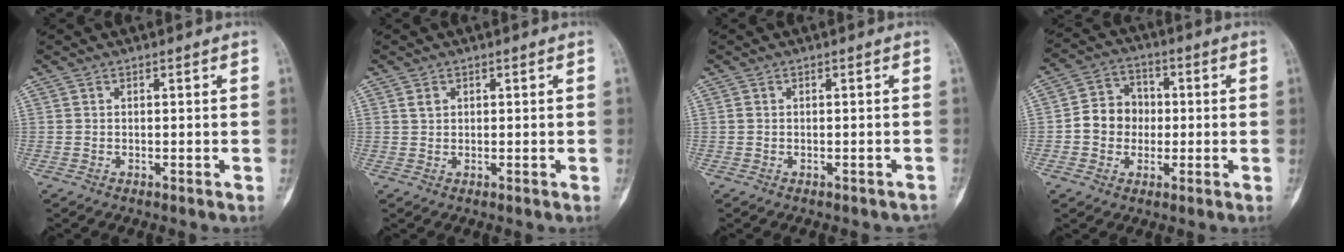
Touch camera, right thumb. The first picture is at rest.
{"total": 1.5, "force": [0.7, 1.1, 0.7], "torque": [-0.007, 0.000, 0.015]}
{"total": 1.3, "force": [-0.7, 1.0, 0.4], "torque": [-0.010, 0.017, -0.005]}
{"total": 8.5, "force": [-0.6, 7.4, 4.0], "torque": [-0.032, 0.024, -0.023]}